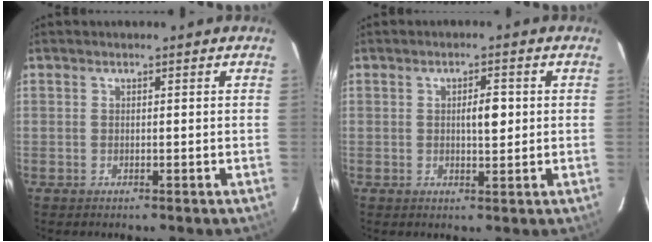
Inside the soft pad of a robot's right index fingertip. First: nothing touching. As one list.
[{"total": 3.2, "force": [0.4, 0.9, 3.0], "torque": [-0.047, 0.002, 0.005]}]